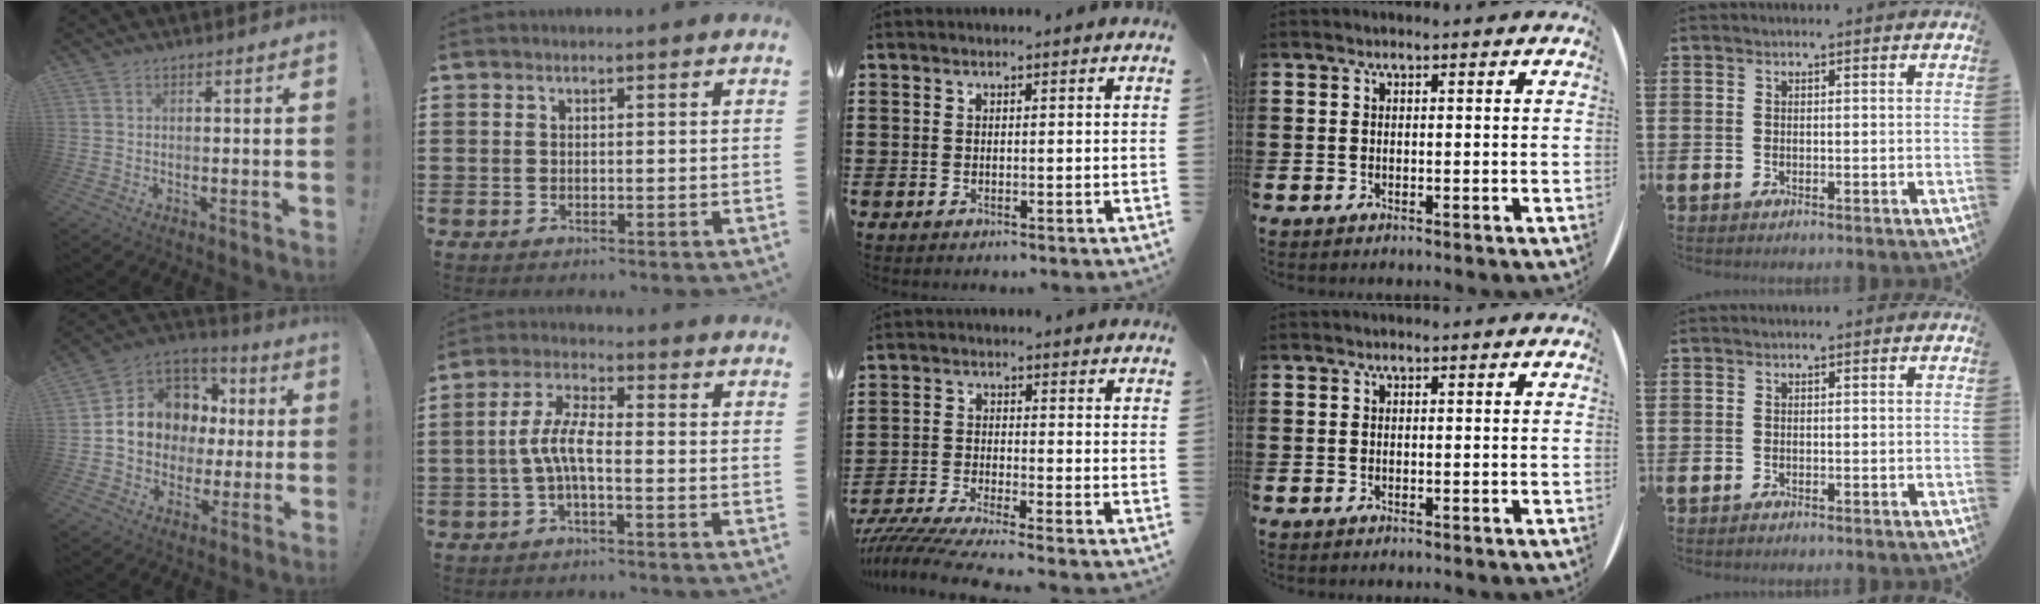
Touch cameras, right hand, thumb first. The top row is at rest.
{"thumb": {"total": 12.3, "force": [1.0, 10.9, 5.5], "torque": [-0.074, -0.004, 0.034]}, "index": {"total": 6.0, "force": [-1.5, 1.7, 5.6], "torque": [-0.133, -0.008, -0.036]}, "middle": {"total": 5.2, "force": [-4.9, -0.5, 1.5], "torque": [-0.049, -0.022, -0.102]}}